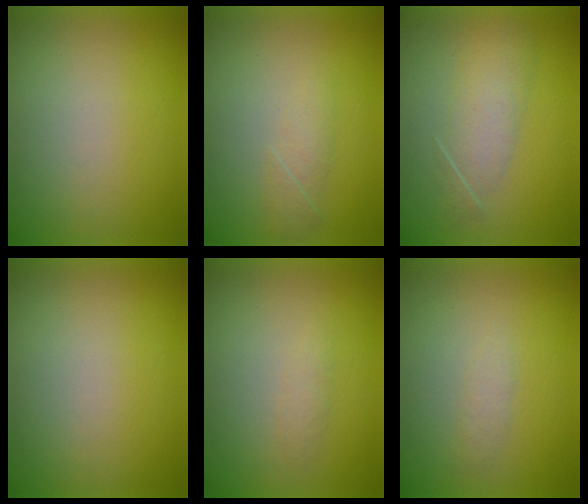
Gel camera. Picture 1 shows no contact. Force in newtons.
{"total": 2.1}
{"total": 3.4}
{"total": 0.0}
{"total": 1.5}
{"total": 1.4}